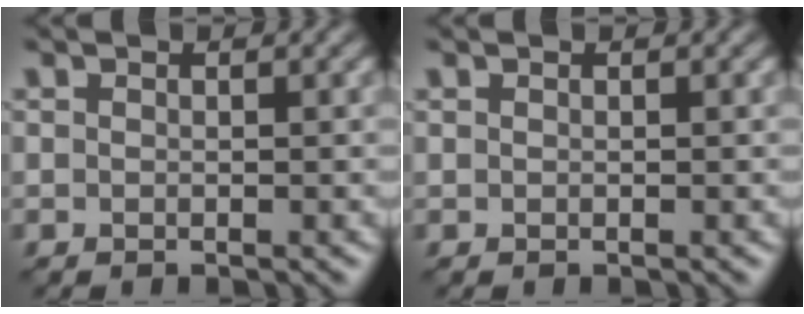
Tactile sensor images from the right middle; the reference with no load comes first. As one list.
[{"total": 0.0}]